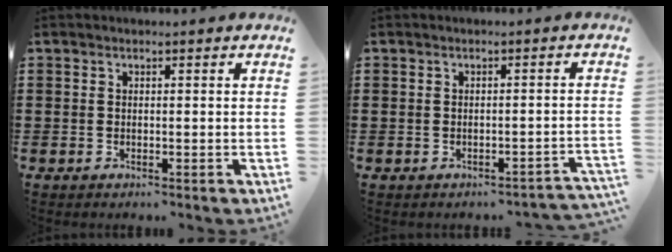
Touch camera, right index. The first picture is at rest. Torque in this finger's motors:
{"motor_torque": [-0.61, 0.21, -1.05, -0.21]}